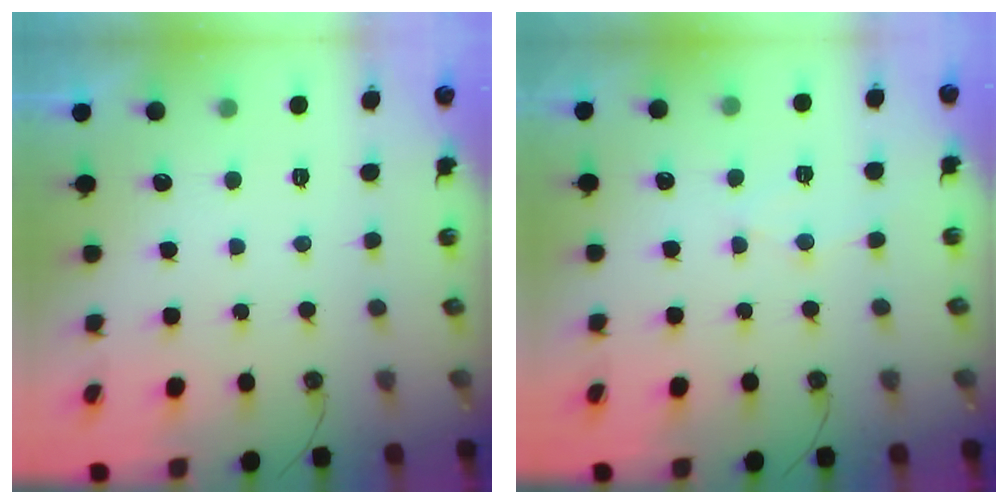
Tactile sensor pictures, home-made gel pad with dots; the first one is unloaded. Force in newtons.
{"total": 6.0, "press": 6.0, "slide": 0.3}